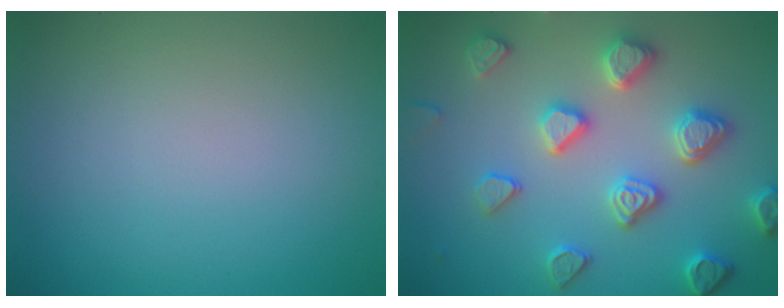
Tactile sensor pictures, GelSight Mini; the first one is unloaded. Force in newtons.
{"total": 4.6, "press": 4.5, "slide": 1.0}